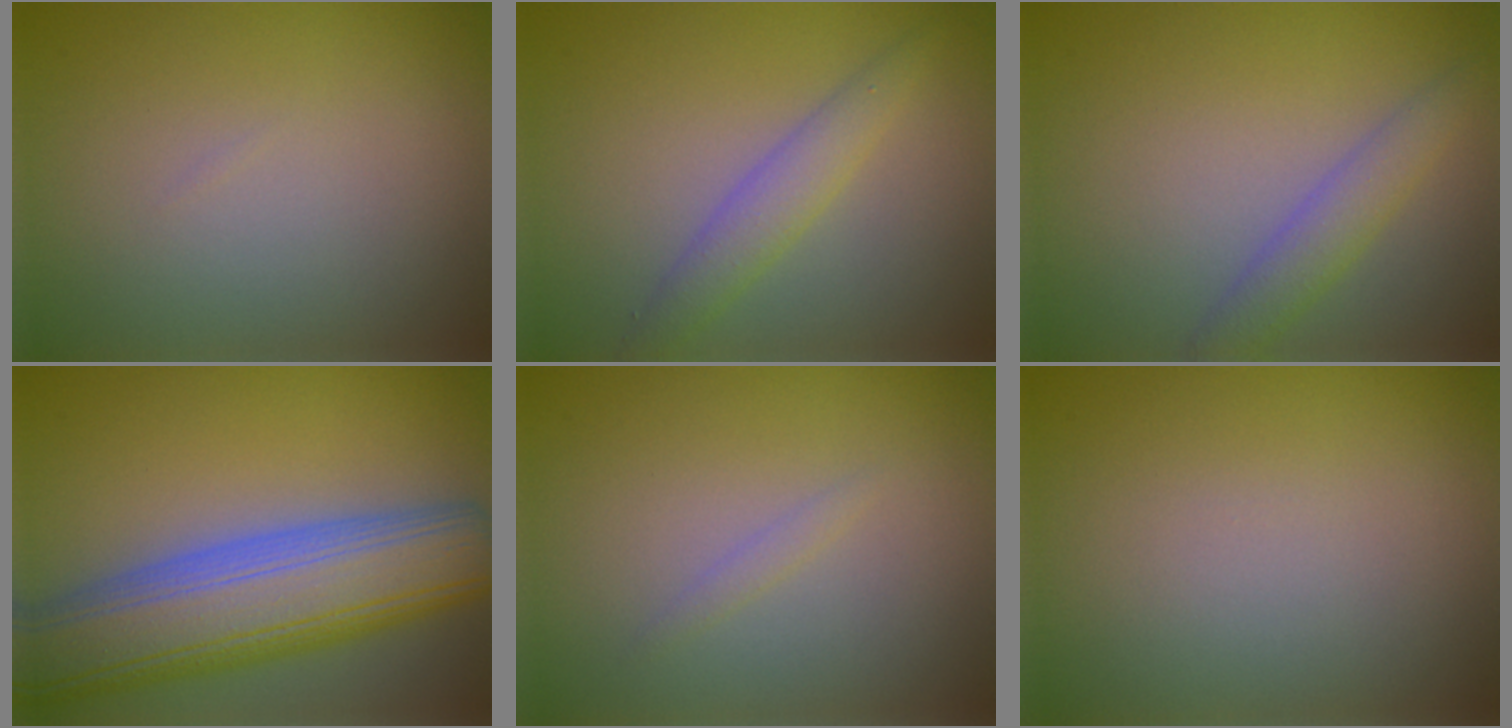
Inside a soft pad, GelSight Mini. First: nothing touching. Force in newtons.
{"total": 2.7, "press": 2.7, "slide": 0.2}
{"total": 2.6, "press": 2.6, "slide": 0.2}
{"total": 11.5, "press": 11.4, "slide": 1.0}
{"total": 0.7, "press": 0.7, "slide": 0.1}
{"total": 0.0}